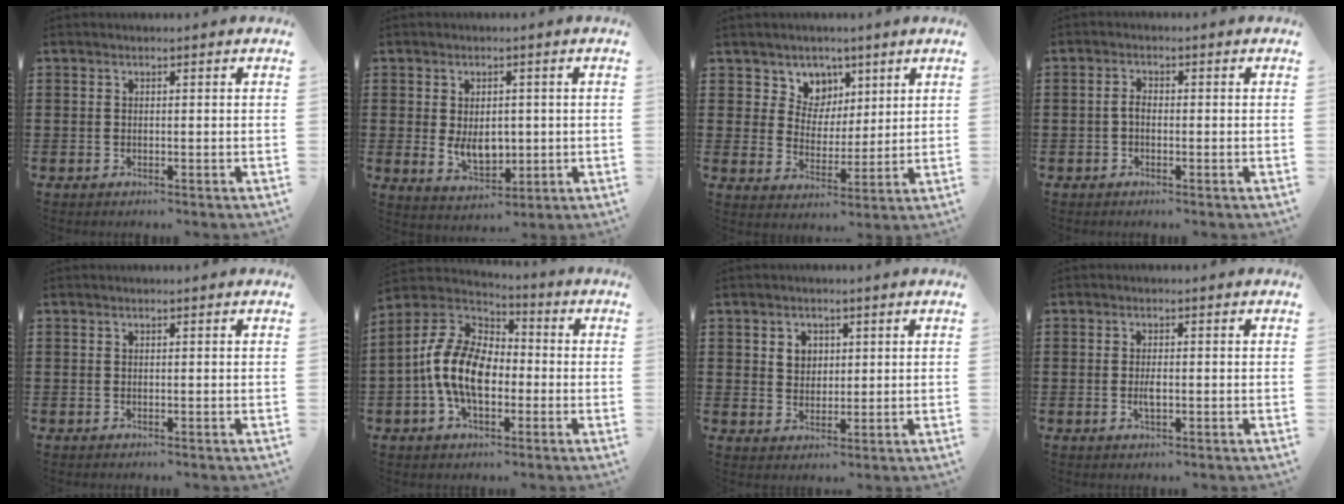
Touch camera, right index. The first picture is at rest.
{"total": 5.5, "force": [-0.1, 3.6, 4.1], "torque": [-0.056, 0.000, -0.005]}
{"total": 6.0, "force": [3.6, 4.8, -0.3], "torque": [-0.036, -0.012, 0.065]}
{"total": 1.7, "force": [-0.6, 0.9, 1.3], "torque": [-0.034, -0.001, -0.013]}
{"total": 0.0}
{"total": 11.7, "force": [-2.1, 7.1, 9.0], "torque": [-0.226, 0.002, -0.048]}
{"total": 2.8, "force": [1.2, 2.3, 0.9], "torque": [-0.027, 0.010, 0.021]}
{"total": 2.3, "force": [-0.3, 0.8, 2.1], "torque": [-0.039, 0.000, -0.005]}